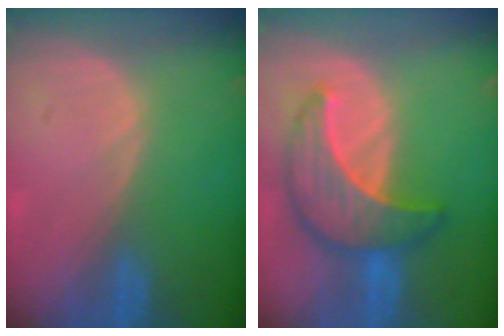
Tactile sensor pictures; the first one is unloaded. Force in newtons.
{"total": 8.8, "press": 8.8, "slide": 0.6}